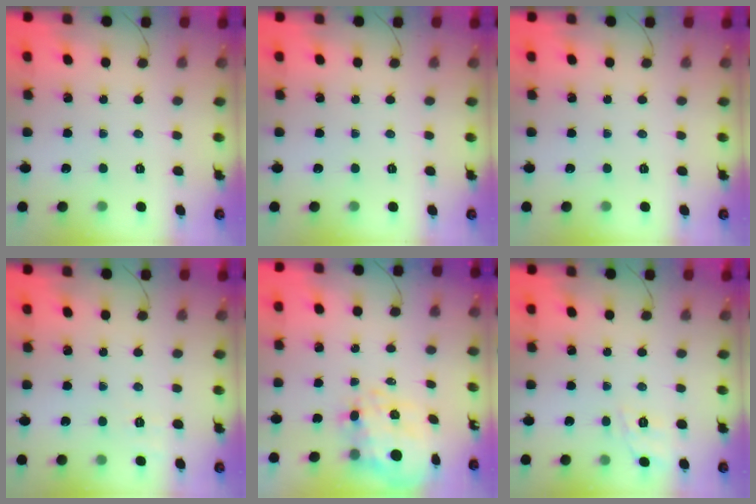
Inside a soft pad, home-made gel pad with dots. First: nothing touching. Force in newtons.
{"total": 0.0}
{"total": 0.0}
{"total": 2.1, "press": 1.2, "slide": 1.8}
{"total": 11.5, "press": 11.1, "slide": 3.0}
{"total": 7.9, "press": 7.7, "slide": 1.7}